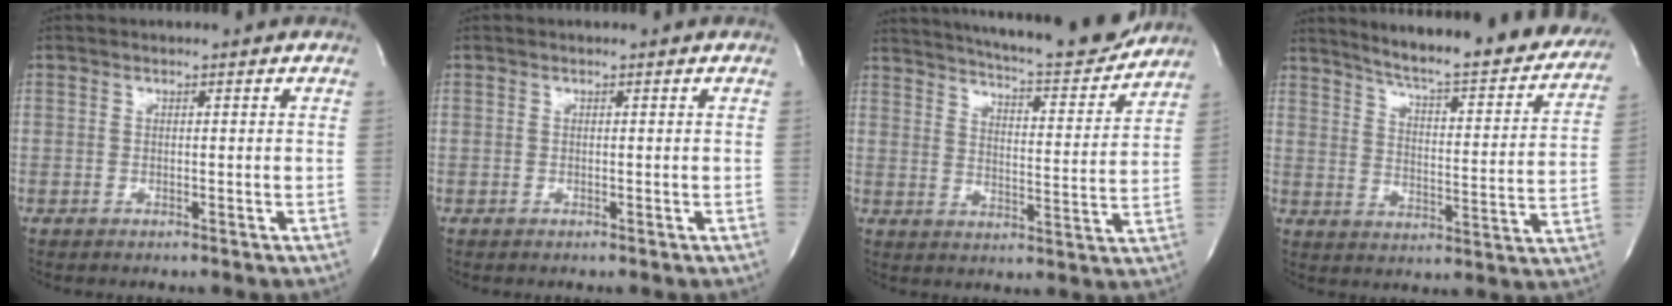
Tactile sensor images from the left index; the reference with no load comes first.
{"total": 0.0}
{"total": 18.6, "force": [17.1, 1.8, 7.0], "torque": [-0.113, -0.032, 0.230]}
{"total": 25.9, "force": [22.9, 3.1, 11.6], "torque": [-0.168, -0.063, 0.284]}